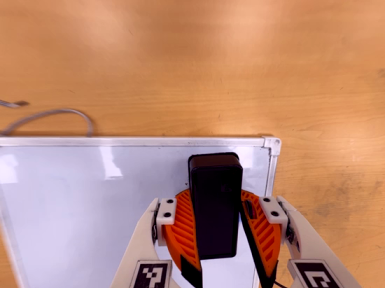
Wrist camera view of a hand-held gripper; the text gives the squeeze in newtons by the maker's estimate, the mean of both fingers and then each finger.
{"total": 9.7, "left": 11.1, "right": 8.4}